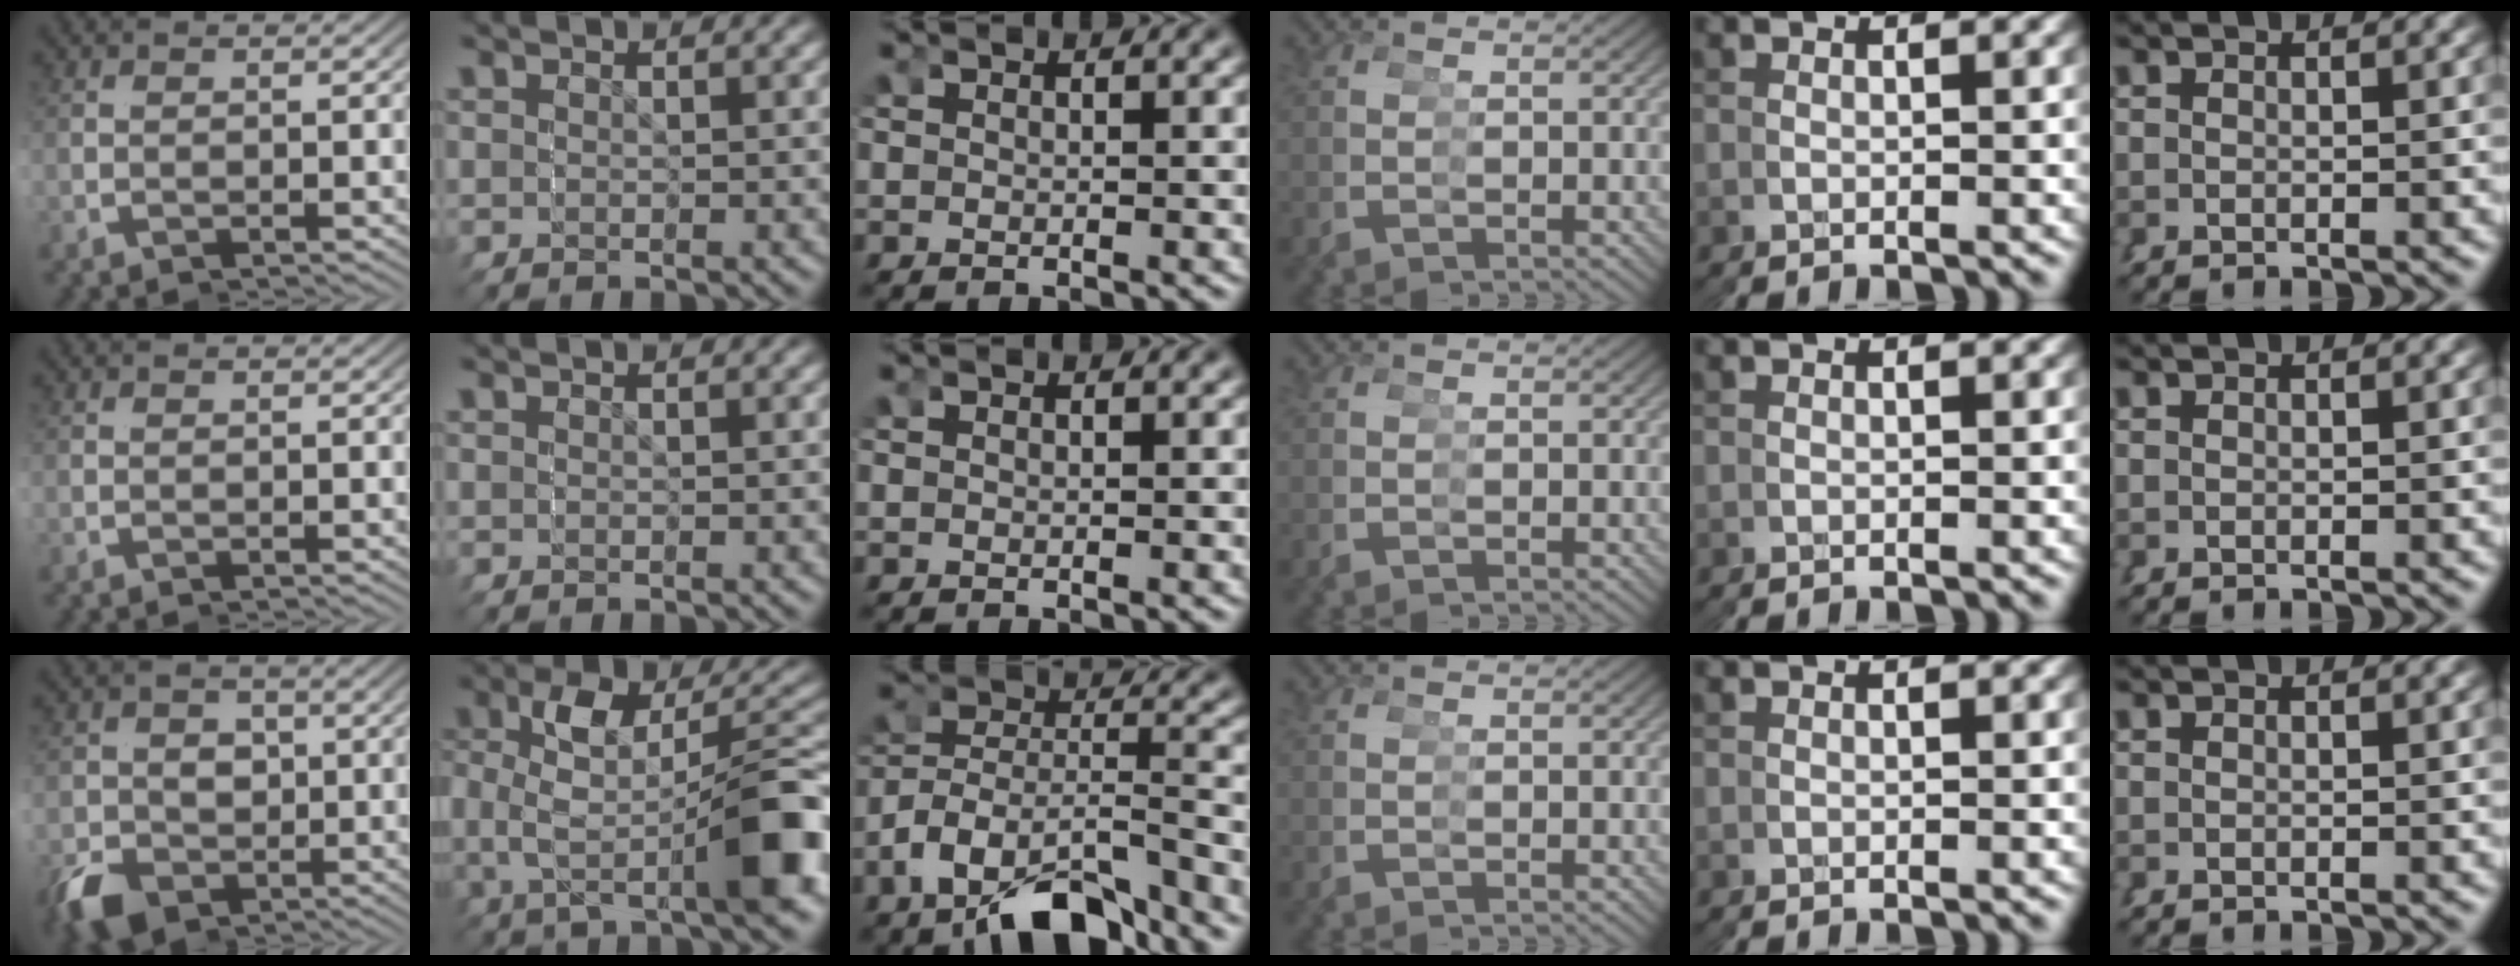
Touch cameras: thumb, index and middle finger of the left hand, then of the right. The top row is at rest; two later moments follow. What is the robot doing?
{"motion": "grasp_and_lifting", "object": "stress ball aka squeeze ball"}